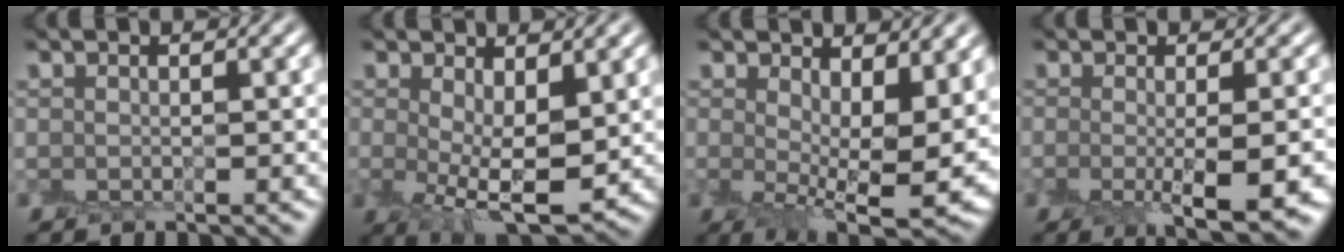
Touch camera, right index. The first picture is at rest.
{"total": 6.9, "force": [0.1, 3.5, 6.0], "torque": [-0.120, -0.021, 0.016]}
{"total": 10.1, "force": [1.0, 4.8, 8.8], "torque": [-0.144, -0.031, 0.030]}
{"total": 5.4, "force": [-1.5, 1.2, 5.0], "torque": [-0.085, -0.018, -0.019]}